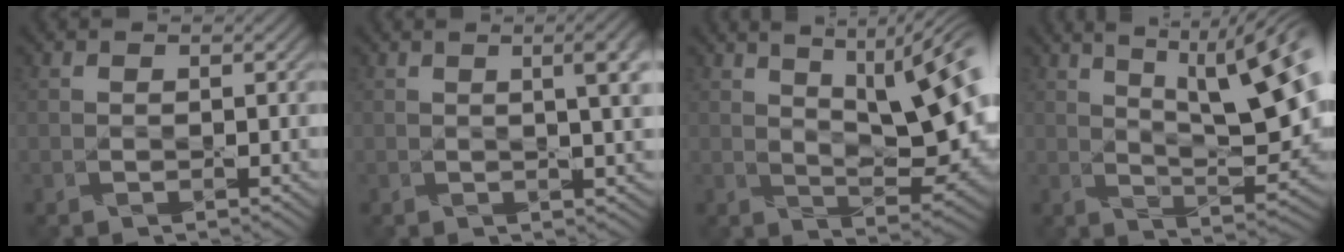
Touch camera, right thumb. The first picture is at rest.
{"total": 4.6, "force": [1.1, 1.1, 4.3], "torque": [-0.058, 0.012, 0.019]}
{"total": 14.7, "force": [5.0, 5.4, 12.8], "torque": [-0.193, 0.030, 0.078]}
{"total": 14.0, "force": [4.9, 4.7, 12.3], "torque": [-0.188, 0.021, 0.067]}